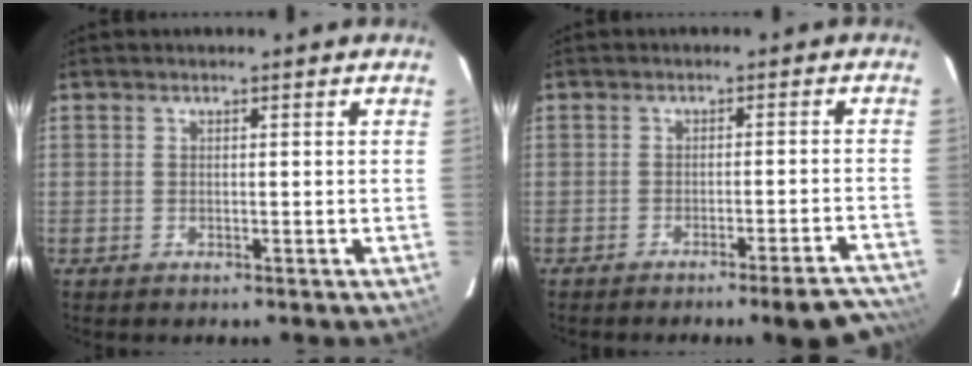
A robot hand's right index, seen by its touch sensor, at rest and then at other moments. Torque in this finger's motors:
{"motor_torque": [0.17, -0.19, 0.10, 0.02]}